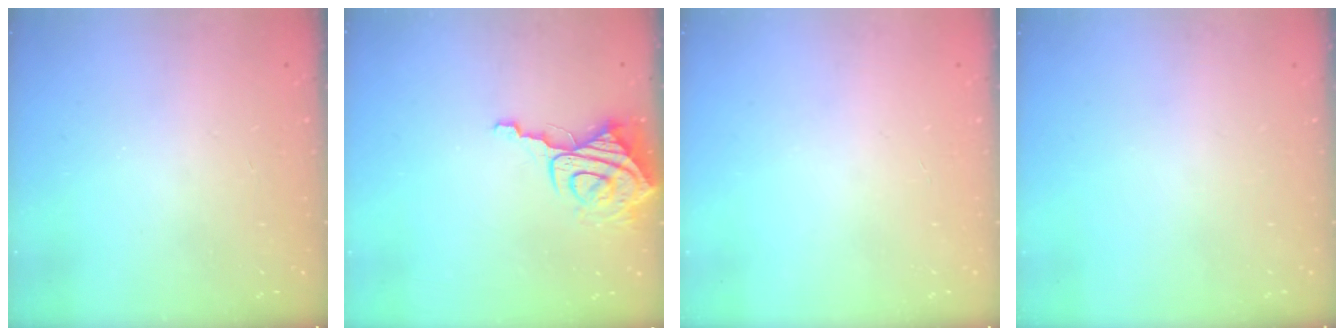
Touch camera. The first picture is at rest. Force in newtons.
{"total": 8.9, "press": 8.9, "slide": 0.8}
{"total": 0.0}
{"total": 0.0}